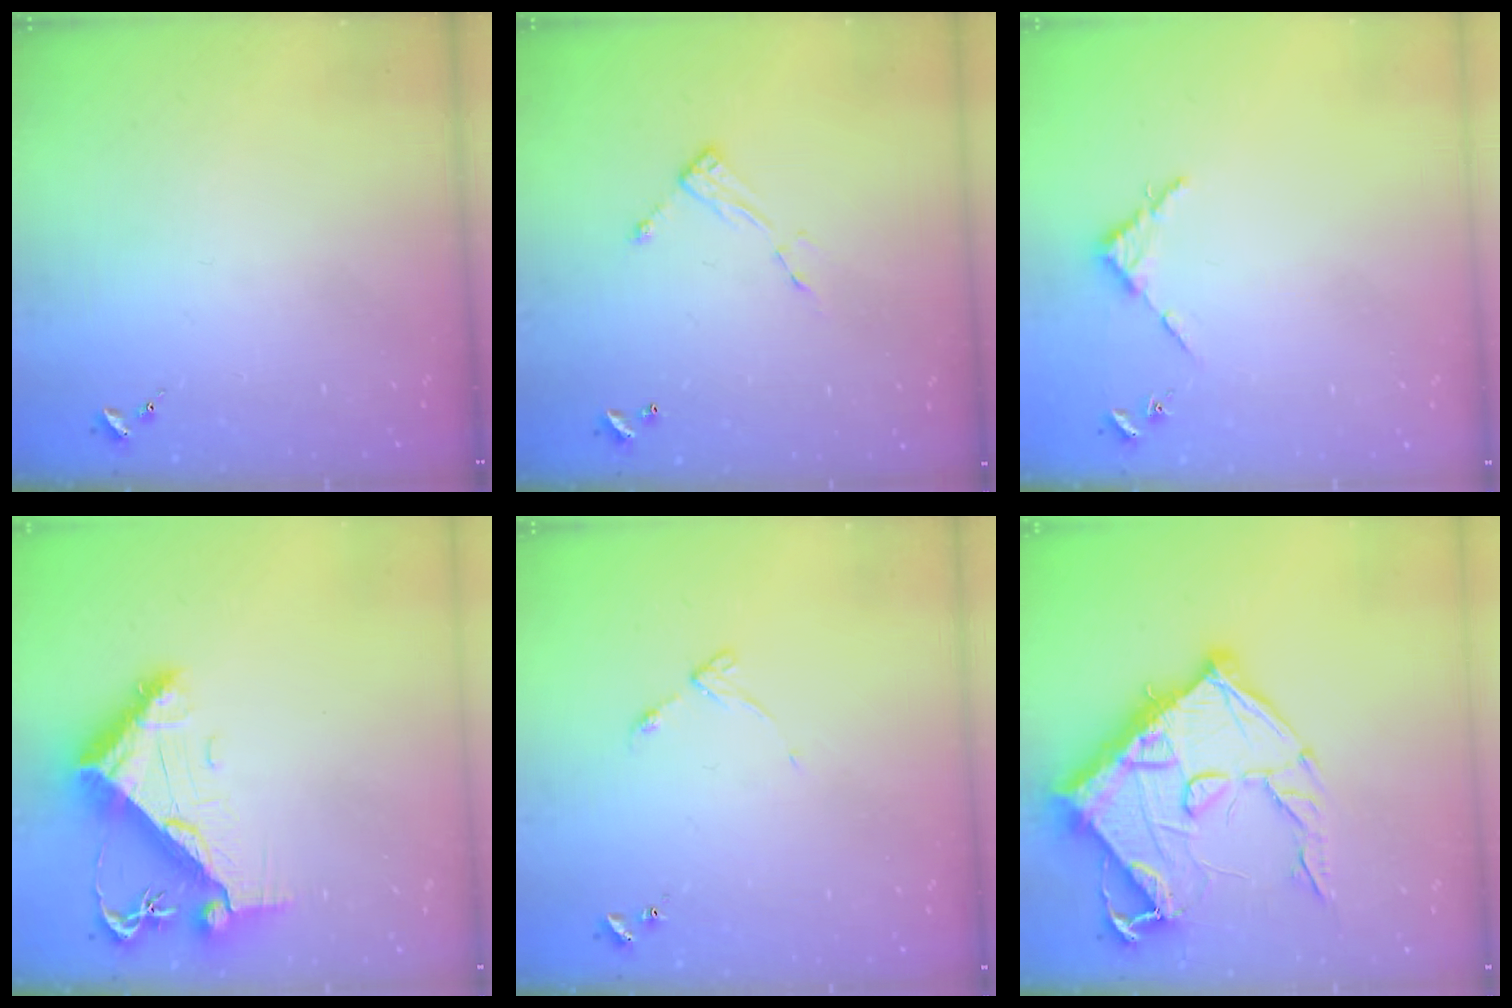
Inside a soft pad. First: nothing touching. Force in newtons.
{"total": 6.4, "press": 6.4, "slide": 0.3}
{"total": 2.7, "press": 2.7, "slide": 0.3}
{"total": 10.5, "press": 10.4, "slide": 1.3}
{"total": 4.9, "press": 4.9, "slide": 0.6}
{"total": 22.3, "press": 22.2, "slide": 1.4}